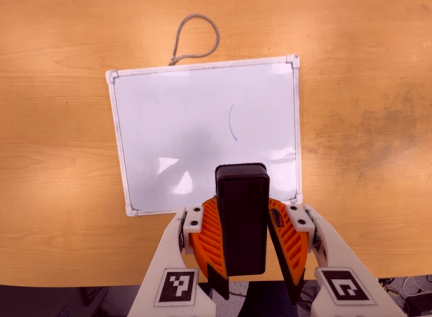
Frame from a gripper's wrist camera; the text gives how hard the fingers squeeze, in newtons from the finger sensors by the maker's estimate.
{"total": 8.2, "left": 8.9, "right": 7.4}